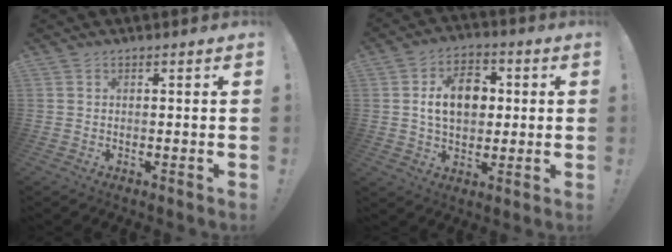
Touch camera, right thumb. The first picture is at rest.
{"total": 12.5, "force": [1.6, 9.0, 8.6], "torque": [-0.118, 0.011, 0.032]}